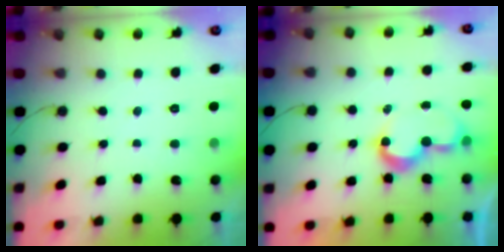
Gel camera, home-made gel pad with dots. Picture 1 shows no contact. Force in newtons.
{"total": 8.0, "press": 8.0, "slide": 0.1}